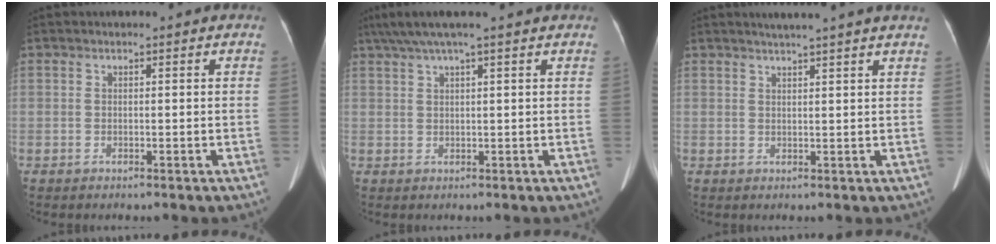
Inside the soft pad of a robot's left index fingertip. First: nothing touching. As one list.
[{"total": 7.7, "force": [6.1, -0.6, 4.6], "torque": [-0.079, 0.044, 0.093]}, {"total": 6.3, "force": [5.4, -0.9, 3.1], "torque": [-0.043, 0.016, 0.060]}]